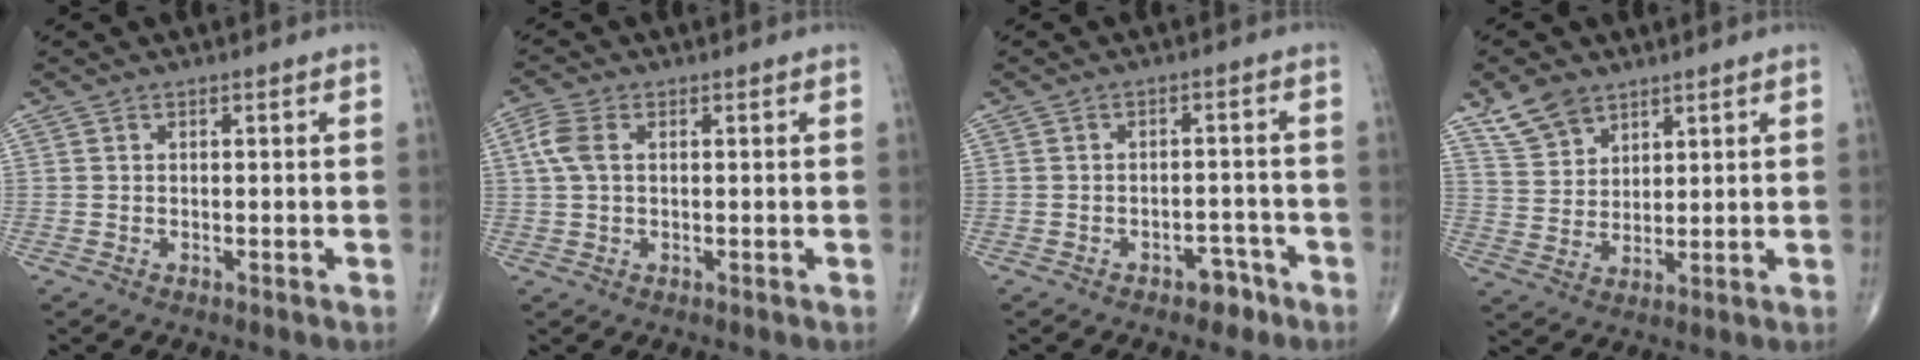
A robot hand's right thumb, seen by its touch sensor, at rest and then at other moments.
{"total": 4.4, "force": [0.9, 2.6, 3.4], "torque": [-0.096, 0.014, 0.016]}
{"total": 3.9, "force": [-2.6, 2.3, 1.8], "torque": [-0.009, 0.024, -0.032]}
{"total": 7.3, "force": [5.2, 4.3, 2.8], "torque": [-0.039, -0.022, 0.109]}